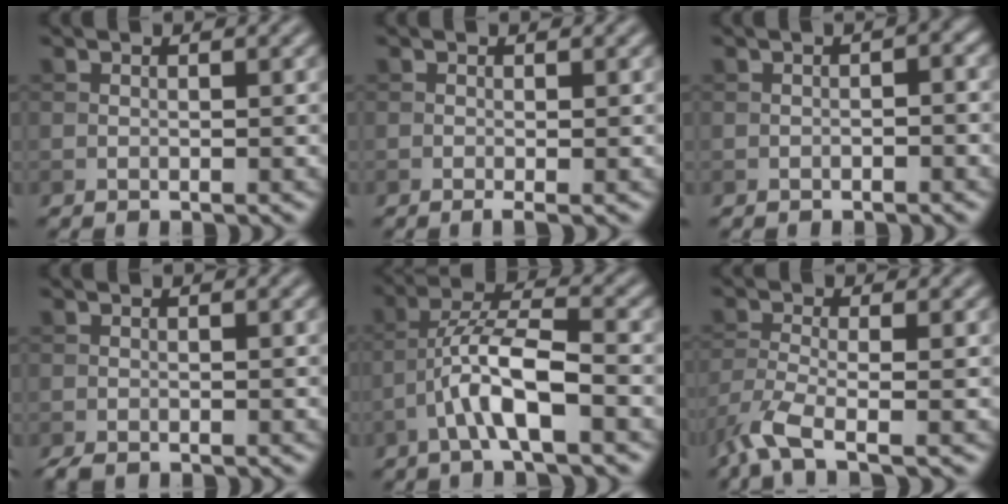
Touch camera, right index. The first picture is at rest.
{"total": 1.0, "force": [-0.4, 0.1, 0.9], "torque": [-0.016, -0.008, -0.009]}
{"total": 1.3, "force": [-0.4, 0.4, 1.2], "torque": [-0.018, 0.003, -0.007]}
{"total": 1.1, "force": [-1.0, 0.3, 0.5], "torque": [-0.009, -0.004, -0.017]}
{"total": 6.2, "force": [-2.6, 1.5, 5.4], "torque": [-0.107, 0.014, -0.050]}
{"total": 4.8, "force": [-3.2, 1.1, 3.4], "torque": [-0.082, -0.014, -0.076]}